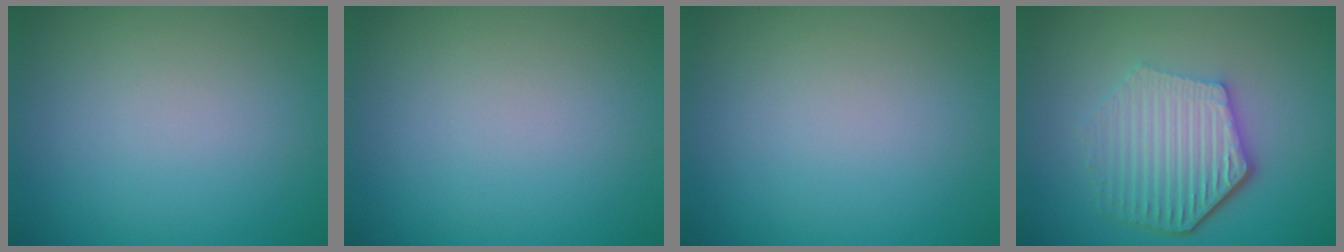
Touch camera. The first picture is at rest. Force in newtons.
{"total": 0.0}
{"total": 0.0}
{"total": 6.1, "press": 4.6, "slide": 4.0}